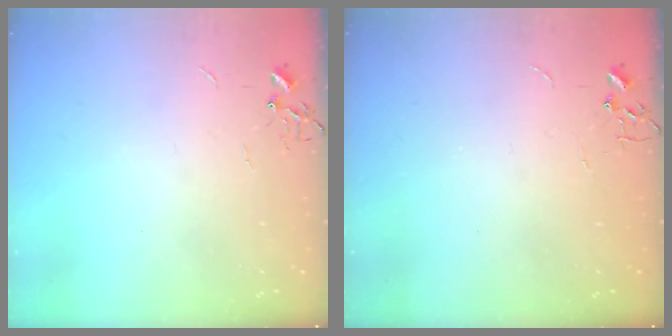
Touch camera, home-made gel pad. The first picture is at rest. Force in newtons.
{"total": 0.0}